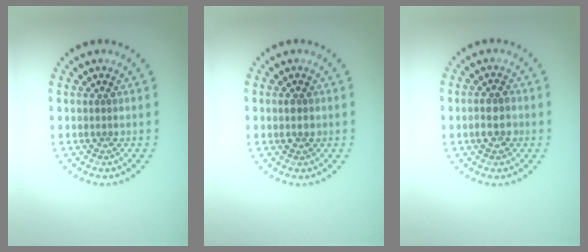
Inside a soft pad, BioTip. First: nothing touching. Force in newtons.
{"total": 1.0, "press": 1.0, "slide": 0.0}
{"total": 2.2, "press": 2.2, "slide": 0.3}